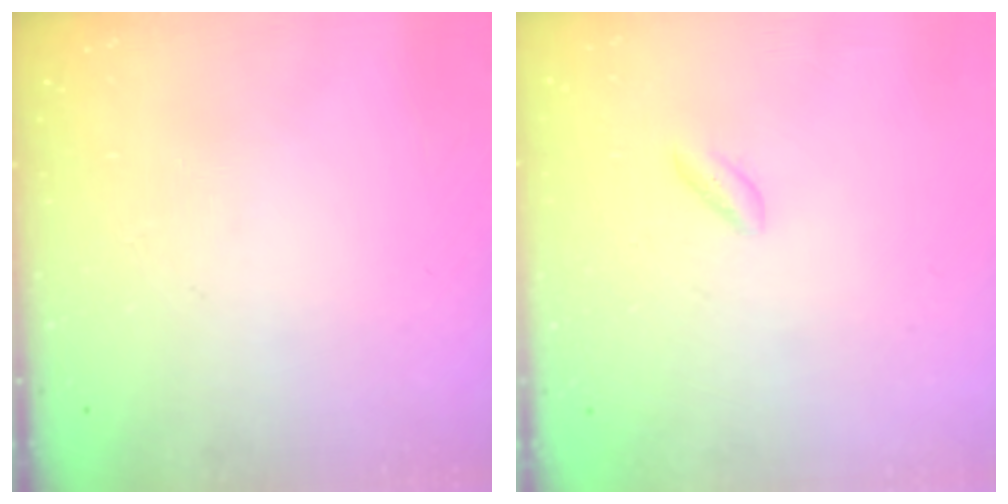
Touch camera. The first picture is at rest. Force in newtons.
{"total": 0.7, "press": 0.5, "slide": 0.6}